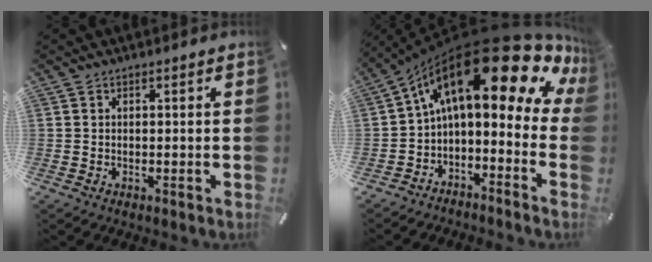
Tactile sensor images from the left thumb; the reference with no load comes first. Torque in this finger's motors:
{"motor_torque": [1.87, 3.14, 2.77, 0.00, 0.82]}